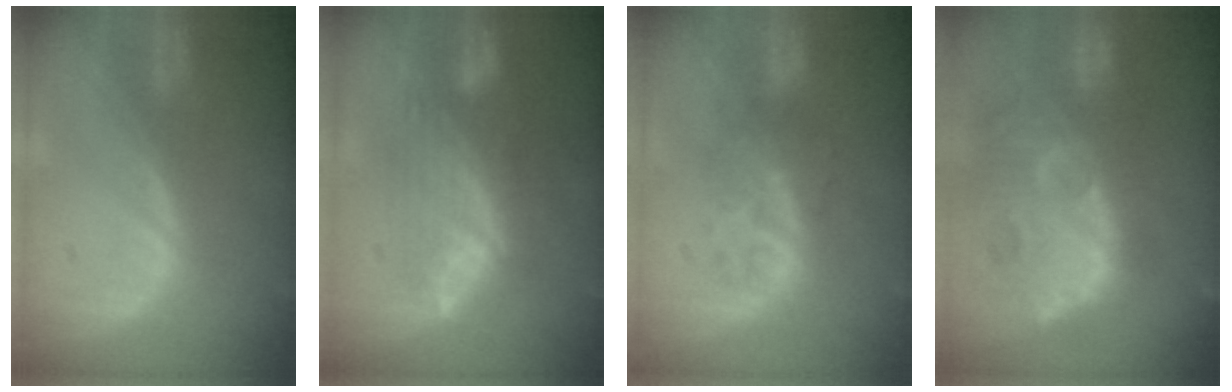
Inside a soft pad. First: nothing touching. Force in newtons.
{"total": 7.6, "press": 7.3, "slide": 2.2}
{"total": 4.9, "press": 4.9, "slide": 0.8}
{"total": 13.7, "press": 12.3, "slide": 5.9}